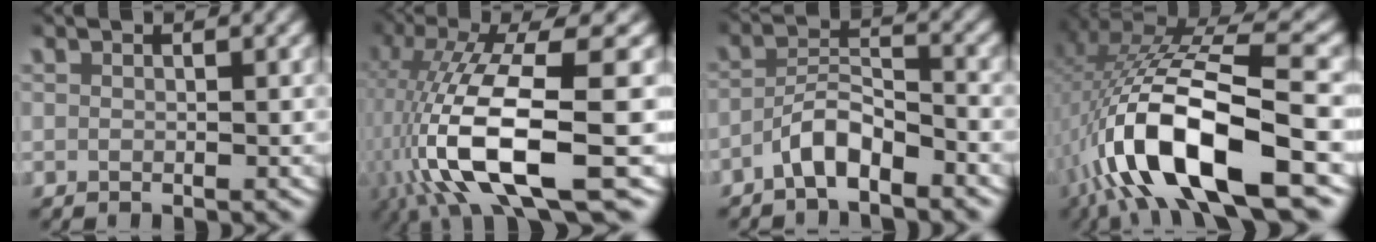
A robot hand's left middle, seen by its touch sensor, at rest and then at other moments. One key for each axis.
{"total": 11.2, "fx": -2.5, "fy": 4.0, "fz": 10.1, "tx": -0.183, "ty": -0.016, "tz": -0.028}
{"total": 3.8, "fx": -3.0, "fy": 1.4, "fz": 1.9, "tx": -0.031, "ty": 0.010, "tz": -0.062}
{"total": 12.3, "fx": -2.0, "fy": 4.6, "fz": 11.2, "tx": -0.218, "ty": 0.000, "tz": -0.026}